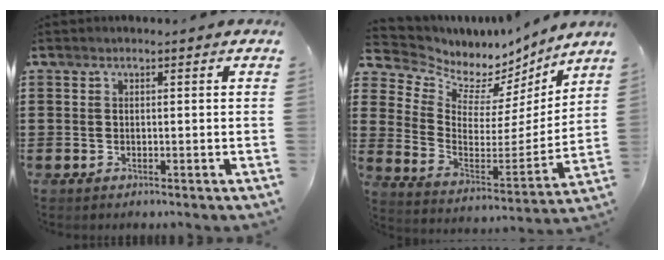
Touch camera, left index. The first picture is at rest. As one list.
[{"total": 6.1, "force": [5.2, 3.1, 0.5], "torque": [-0.041, -0.051, 0.089]}]